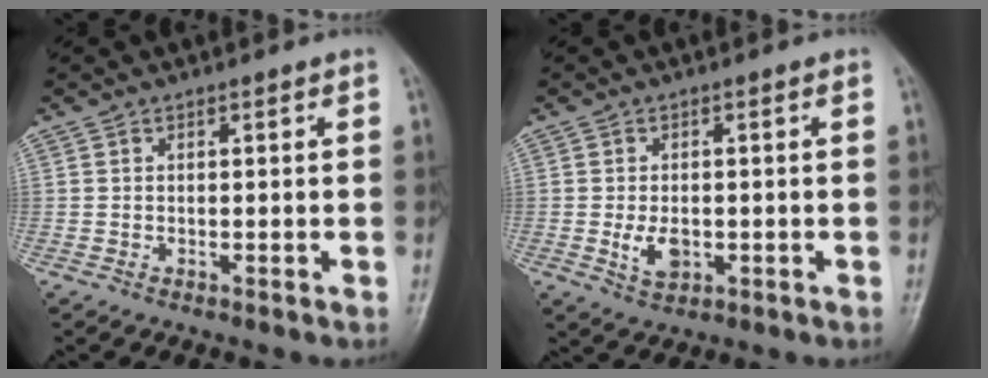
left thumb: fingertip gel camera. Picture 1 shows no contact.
{"total": 4.1, "force": [-0.7, 2.5, 3.1], "torque": [-0.051, -0.005, -0.006]}